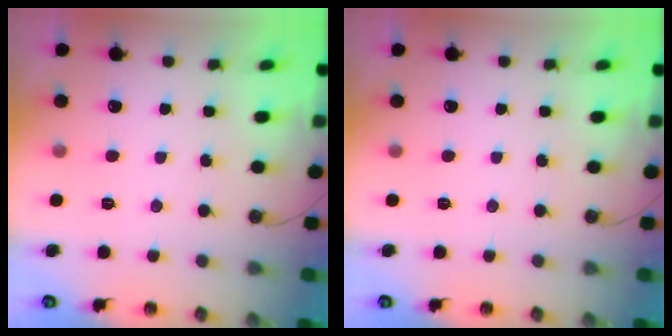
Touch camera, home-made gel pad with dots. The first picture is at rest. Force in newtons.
{"total": 0.0}